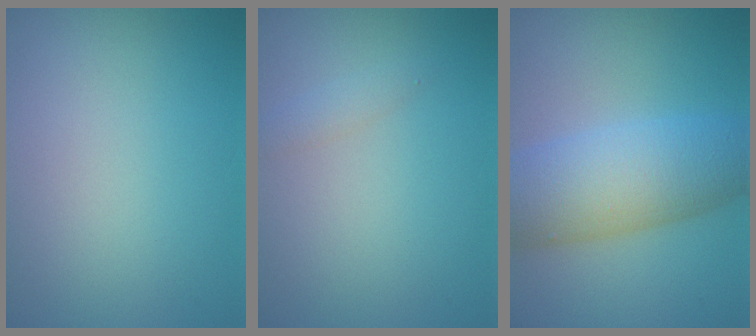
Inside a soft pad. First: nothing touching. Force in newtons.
{"total": 0.9, "press": 0.9, "slide": 0.1}
{"total": 7.9, "press": 7.9, "slide": 0.2}